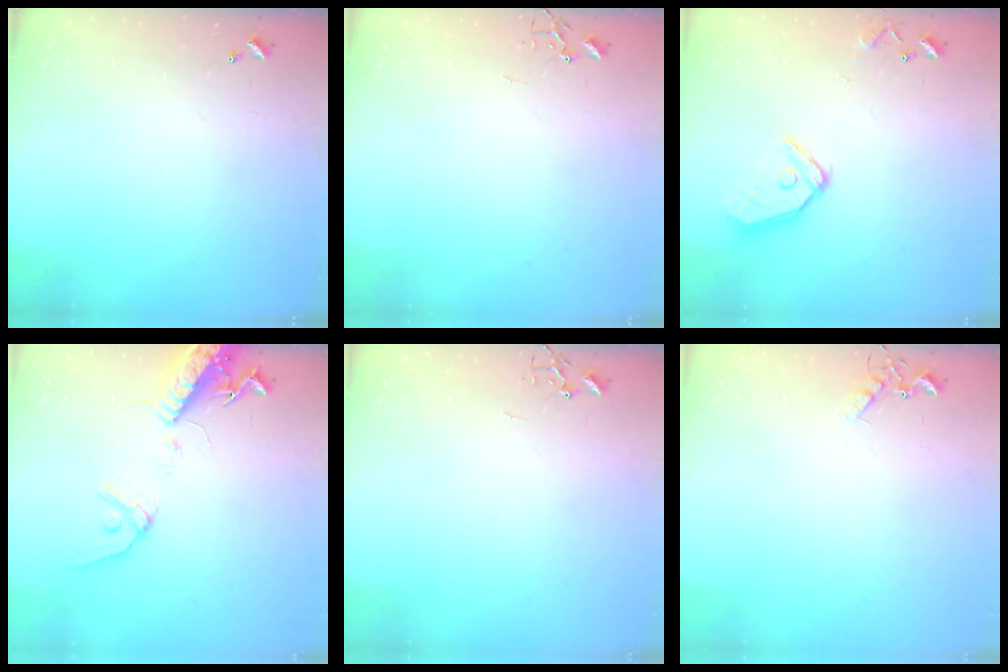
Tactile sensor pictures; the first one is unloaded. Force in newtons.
{"total": 0.0}
{"total": 12.2, "press": 12.2, "slide": 1.1}
{"total": 15.4, "press": 15.0, "slide": 3.4}
{"total": 0.0}
{"total": 5.8, "press": 5.7, "slide": 0.6}